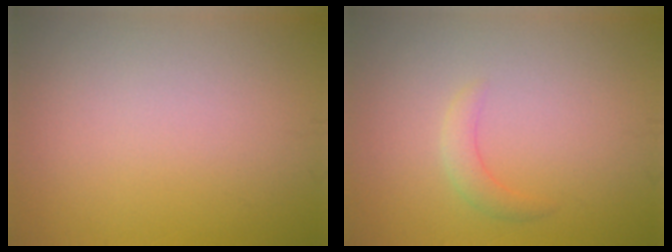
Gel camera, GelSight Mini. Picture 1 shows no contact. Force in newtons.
{"total": 1.6, "press": 1.6, "slide": 0.1}